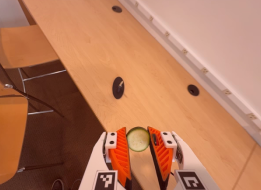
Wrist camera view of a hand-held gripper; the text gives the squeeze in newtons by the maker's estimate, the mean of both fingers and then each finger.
{"total": 9.3, "left": 9.1, "right": 9.4}